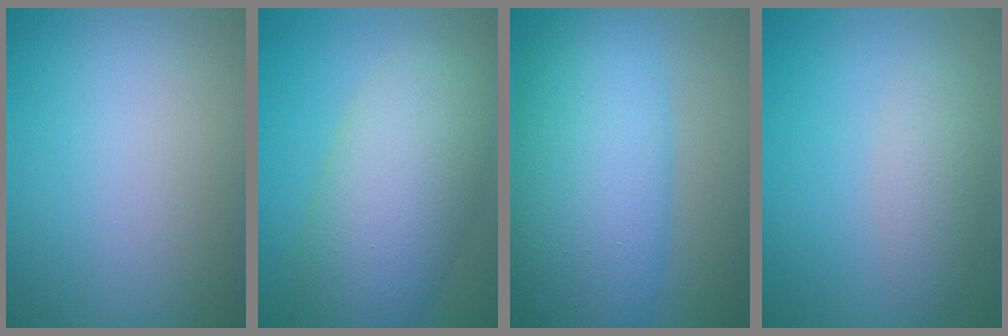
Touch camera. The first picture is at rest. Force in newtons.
{"total": 8.8, "press": 8.8, "slide": 0.4}
{"total": 10.1, "press": 10.1, "slide": 0.2}
{"total": 2.4, "press": 2.4, "slide": 0.0}